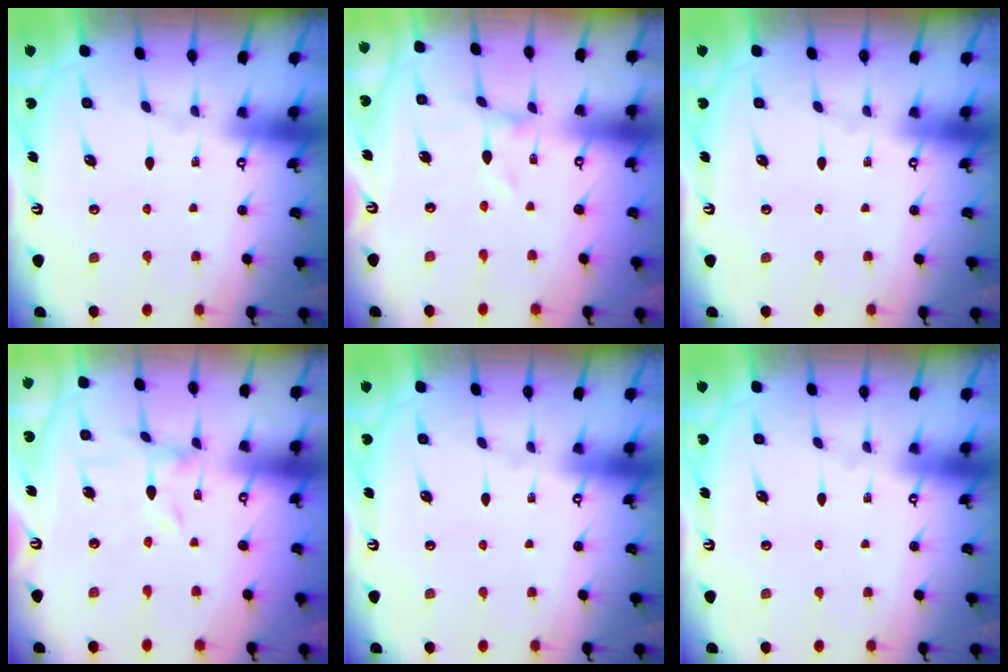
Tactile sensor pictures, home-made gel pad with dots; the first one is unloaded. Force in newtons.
{"total": 0.0}
{"total": 0.0}
{"total": 0.0}
{"total": 0.0}
{"total": 0.0}